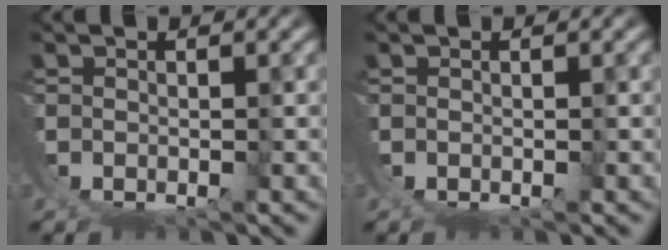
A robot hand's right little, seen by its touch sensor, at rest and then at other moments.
{"total": 0.0}